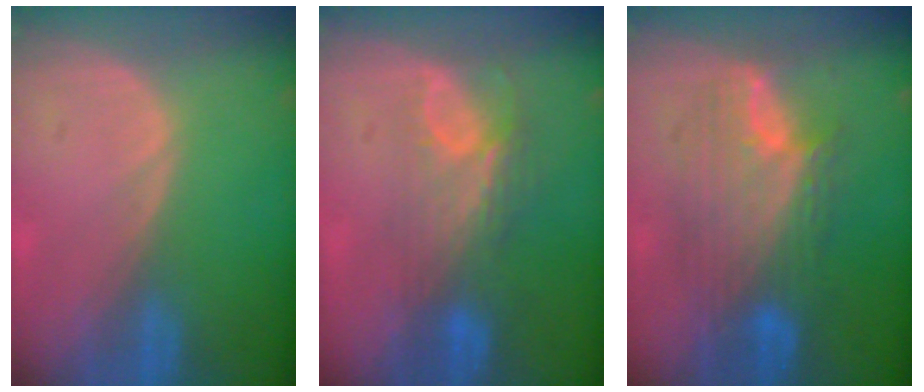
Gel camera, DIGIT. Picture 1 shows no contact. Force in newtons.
{"total": 7.4, "press": 6.4, "slide": 3.7}
{"total": 9.1, "press": 9.0, "slide": 0.5}